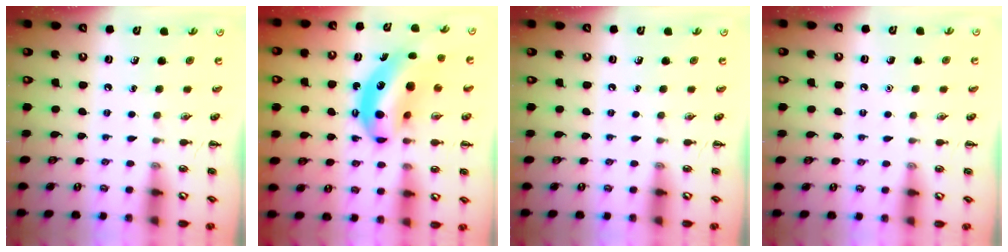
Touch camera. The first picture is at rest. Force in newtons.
{"total": 11.6, "press": 11.1, "slide": 3.3}
{"total": 0.0}
{"total": 1.6, "press": 1.6, "slide": 0.1}